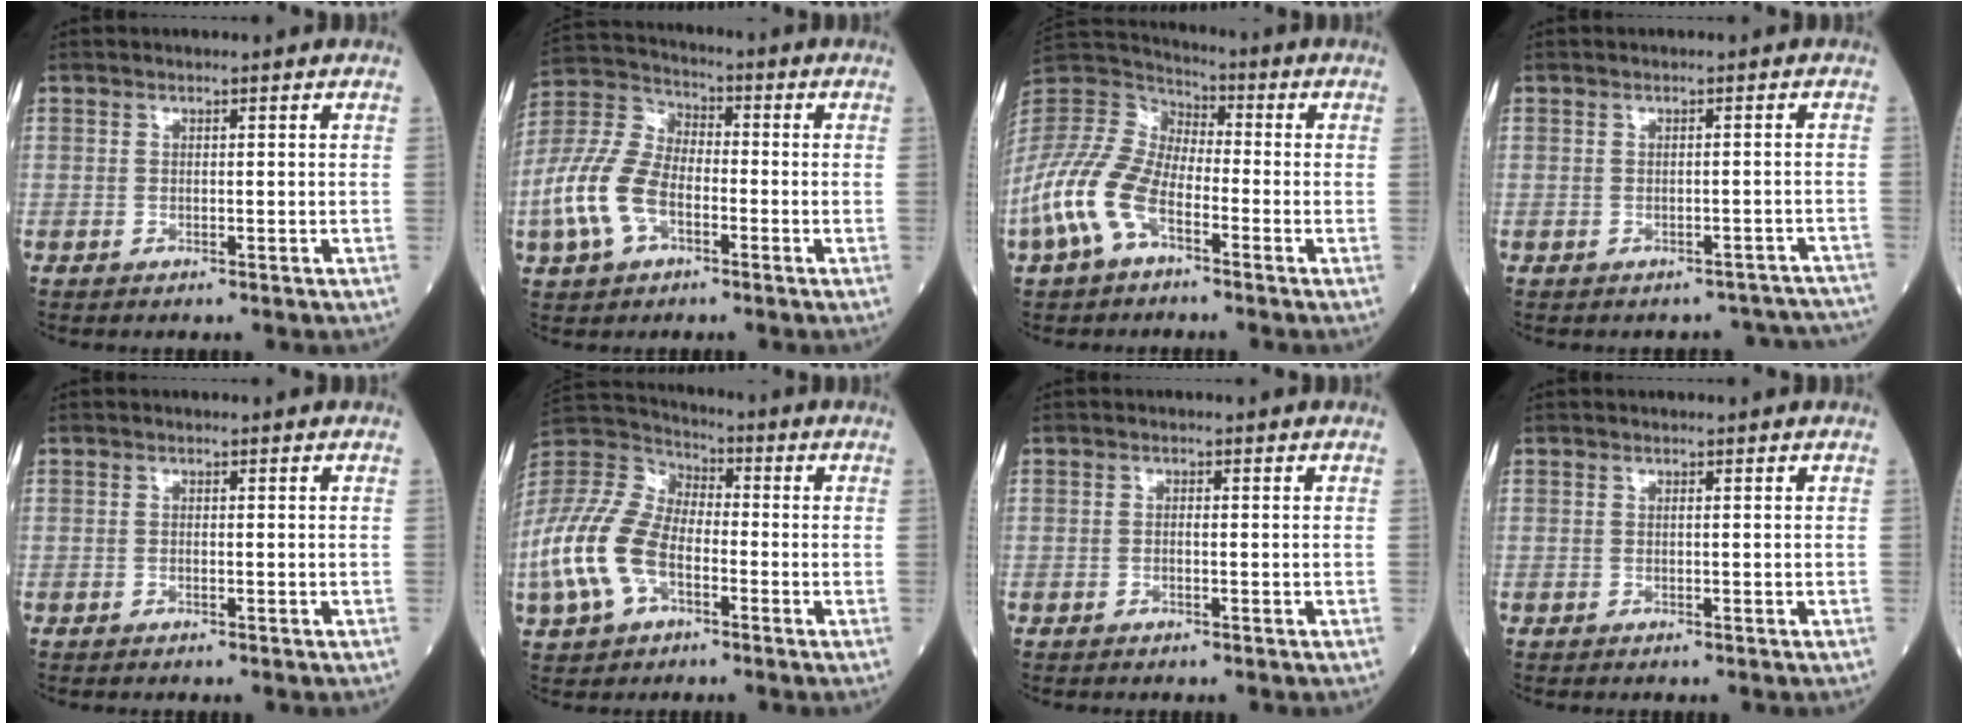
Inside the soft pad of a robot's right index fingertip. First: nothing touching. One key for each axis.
{"total": 11.6, "fx": -3.8, "fy": 6.8, "fz": 8.7, "tx": -0.216, "ty": 0.016, "tz": -0.076}
{"total": 12.8, "fx": -5.7, "fy": 6.4, "fz": 9.4, "tx": -0.231, "ty": 0.012, "tz": -0.118}
{"total": 8.5, "fx": -7.9, "fy": 3.0, "fz": 1.0, "tx": 0.003, "ty": 0.030, "tz": -0.072}
{"total": 0.0}
{"total": 14.4, "fx": -4.6, "fy": 8.4, "fz": 10.8, "tx": -0.265, "ty": 0.012, "tz": -0.090}
{"total": 0.7, "fx": -0.2, "fy": 0.2, "fz": 0.7, "tx": -0.016, "ty": 0.000, "tz": -0.004}
{"total": 0.0}